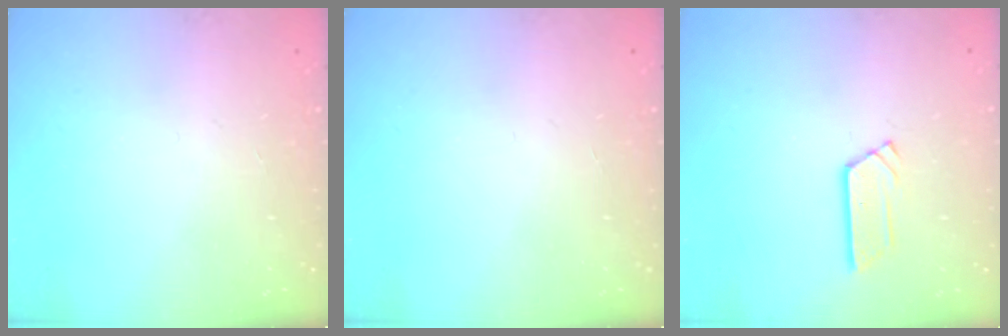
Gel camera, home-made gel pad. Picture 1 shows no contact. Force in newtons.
{"total": 0.0}
{"total": 4.3, "press": 4.2, "slide": 0.3}